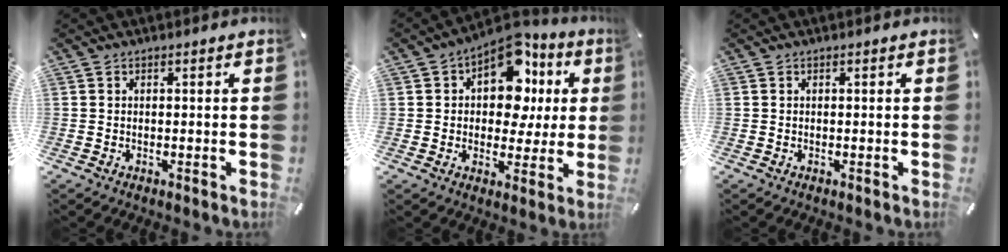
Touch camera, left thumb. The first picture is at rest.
{"total": 13.6, "force": [5.7, 9.1, 8.4], "torque": [-0.124, -0.040, 0.101]}
{"total": 0.0}